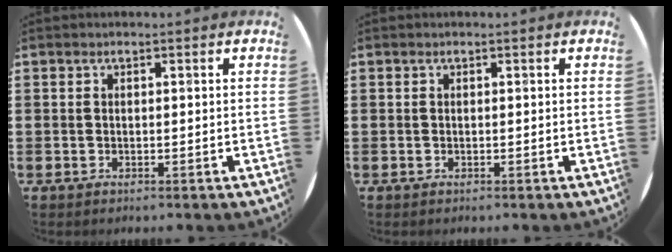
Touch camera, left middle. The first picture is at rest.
{"total": 0.0}